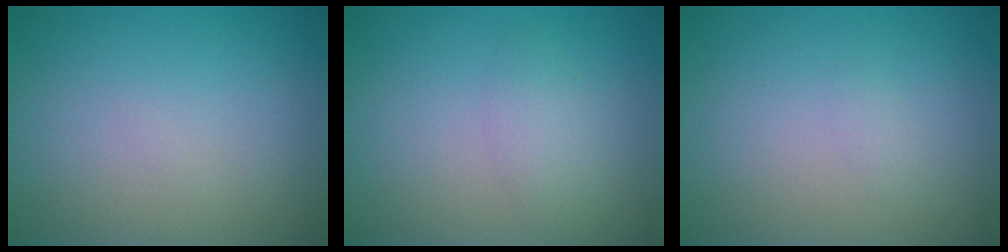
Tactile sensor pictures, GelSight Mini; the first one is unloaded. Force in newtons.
{"total": 1.8, "press": 1.8, "slide": 0.1}
{"total": 0.5, "press": 0.5, "slide": 0.0}